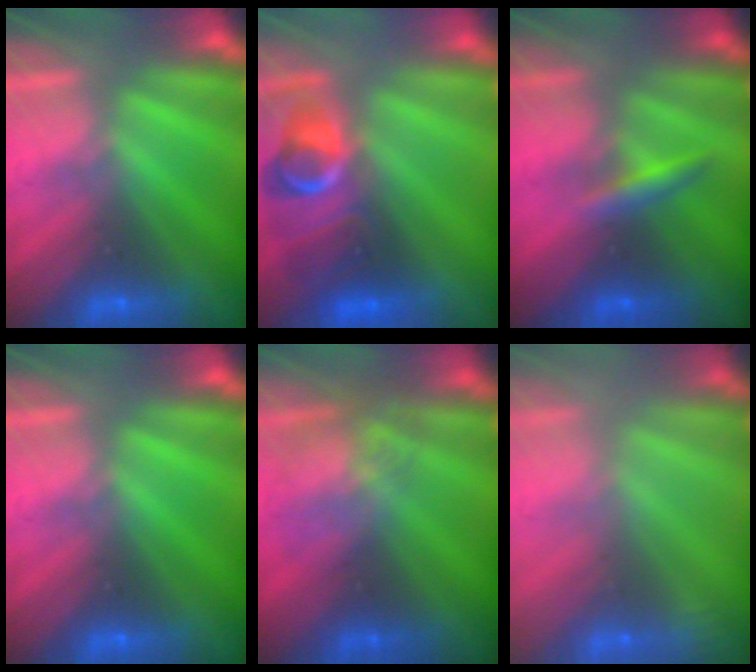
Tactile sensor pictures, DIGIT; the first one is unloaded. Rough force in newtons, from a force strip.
{"total": 9.1}
{"total": 2.7}
{"total": 0.0}
{"total": 3.6}
{"total": 2.4}